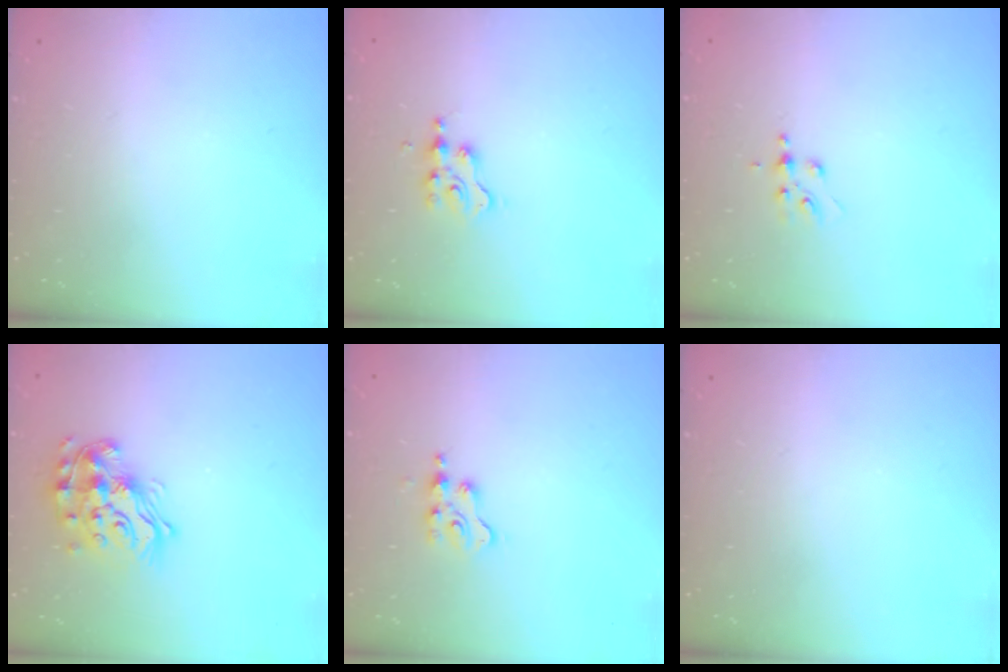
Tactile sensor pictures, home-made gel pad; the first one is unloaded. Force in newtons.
{"total": 2.9, "press": 2.9, "slide": 0.2}
{"total": 5.2, "press": 5.1, "slide": 0.8}
{"total": 16.3, "press": 16.3, "slide": 1.1}
{"total": 3.8, "press": 3.7, "slide": 0.6}
{"total": 0.0}